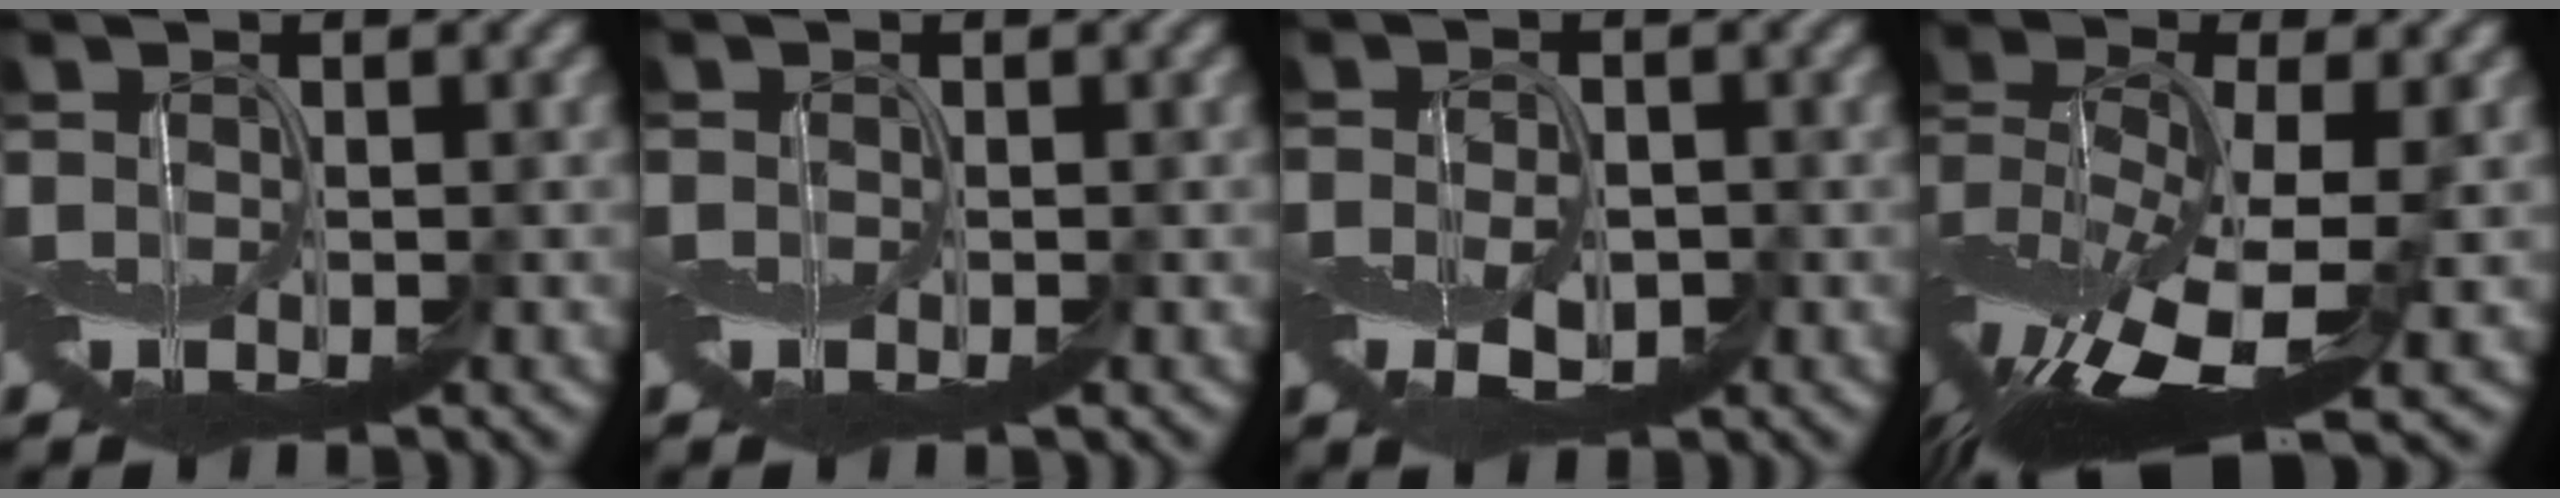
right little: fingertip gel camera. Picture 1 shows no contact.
{"total": 0.8, "force": [-0.3, 0.7, 0.3], "torque": [-0.004, -0.004, -0.004]}
{"total": 2.7, "force": [-1.1, 1.6, 1.9], "torque": [-0.042, -0.005, -0.019]}
{"total": 13.0, "force": [-4.4, 4.4, 11.4], "torque": [-0.246, 0.001, -0.072]}